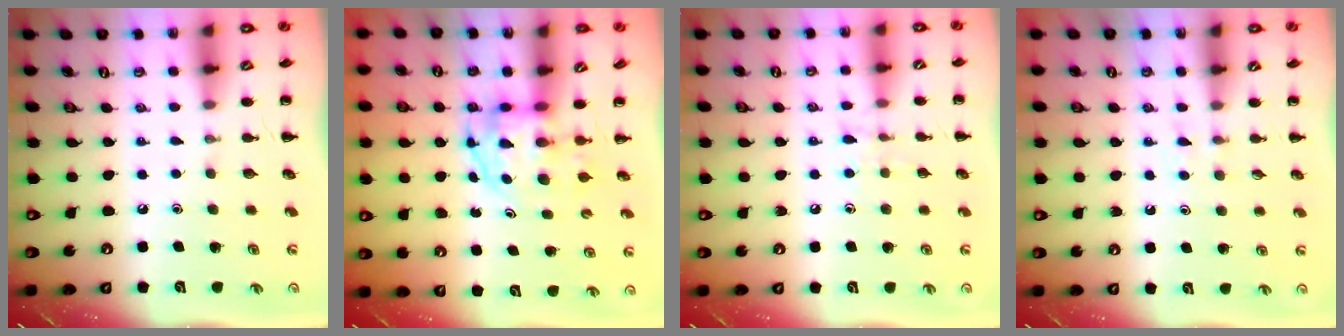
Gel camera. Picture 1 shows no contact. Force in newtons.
{"total": 3.7, "press": 3.6, "slide": 0.5}
{"total": 6.8, "press": 6.5, "slide": 1.8}
{"total": 2.9, "press": 2.7, "slide": 1.2}